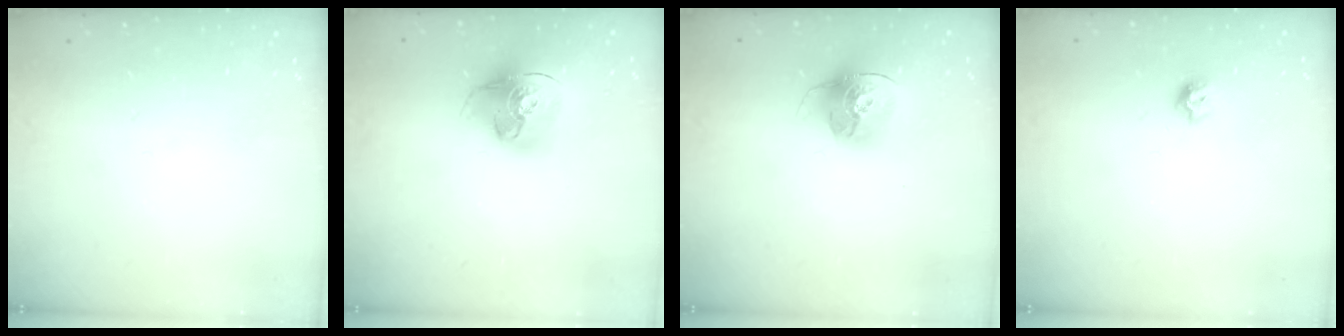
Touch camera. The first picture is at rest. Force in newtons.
{"total": 18.3, "press": 18.2, "slide": 2.0}
{"total": 16.4, "press": 16.3, "slide": 1.8}
{"total": 6.7, "press": 6.7, "slide": 0.8}